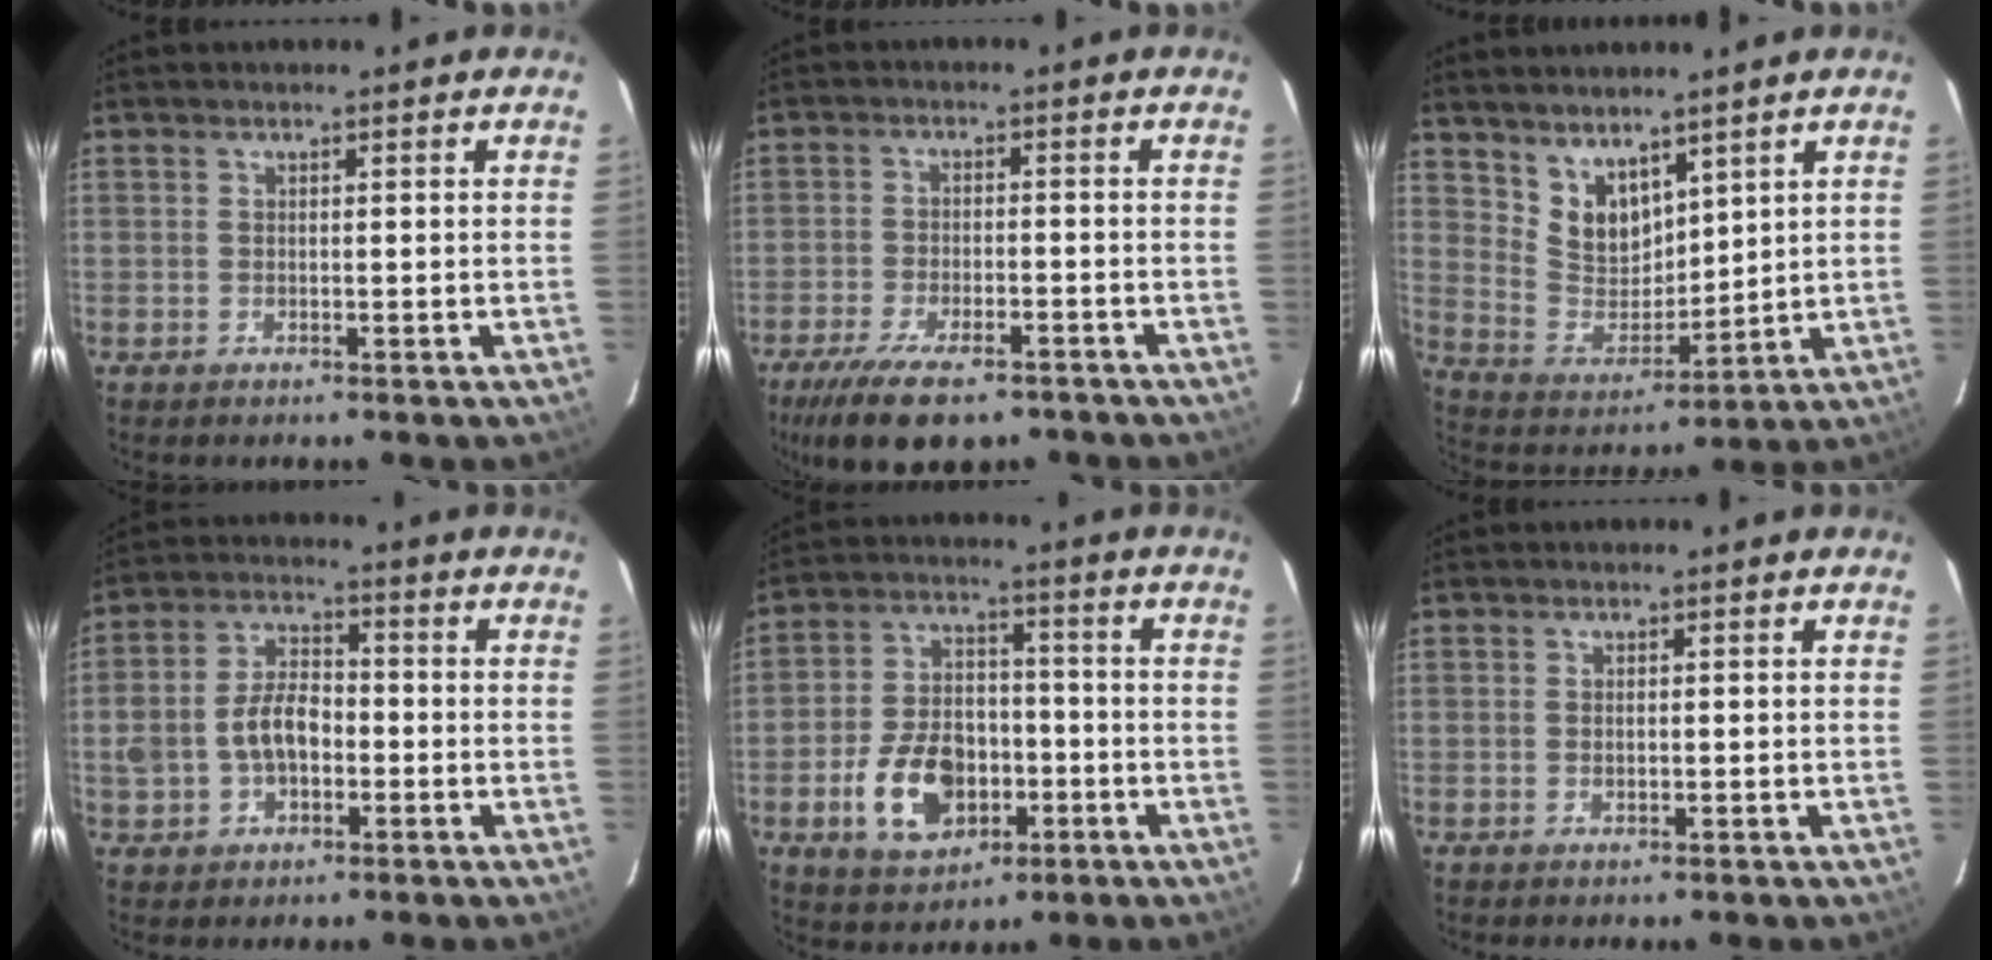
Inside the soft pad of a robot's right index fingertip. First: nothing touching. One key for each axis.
{"total": 14.1, "fx": -10.1, "fy": 5.3, "fz": 8.4, "tx": -0.184, "ty": -0.035, "tz": -0.163}
{"total": 9.2, "fx": 6.7, "fy": 5.2, "fz": 3.8, "tx": -0.068, "ty": 0.002, "tz": 0.146}
{"total": 9.3, "fx": -1.9, "fy": 6.1, "fz": 6.8, "tx": -0.140, "ty": 0.018, "tz": -0.027}
{"total": 13.5, "fx": -4.8, "fy": 8.8, "fz": 9.1, "tx": -0.193, "ty": 0.012, "tz": -0.068}
{"total": 0.6, "fx": -0.1, "fy": 0.4, "fz": 0.5, "tx": -0.008, "ty": 0.000, "tz": -0.001}